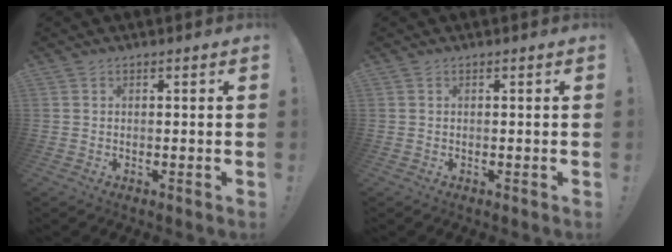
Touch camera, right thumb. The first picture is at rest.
{"total": 0.0}